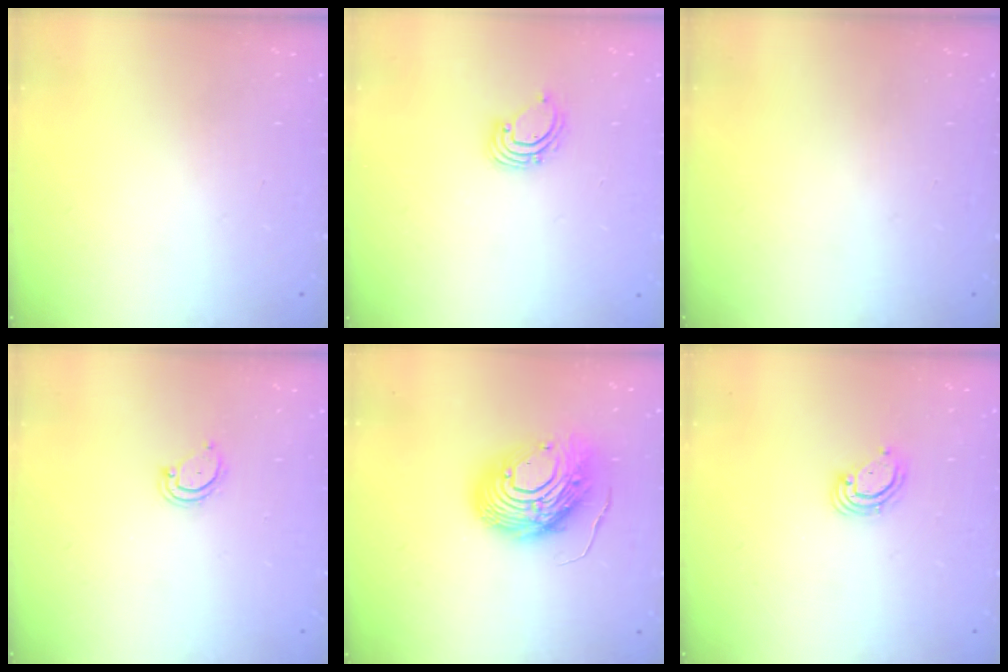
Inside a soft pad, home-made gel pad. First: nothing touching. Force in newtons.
{"total": 2.6, "press": 2.6, "slide": 0.2}
{"total": 0.0}
{"total": 3.5, "press": 3.5, "slide": 0.3}
{"total": 14.3, "press": 14.3, "slide": 1.4}
{"total": 3.6, "press": 3.6, "slide": 0.3}